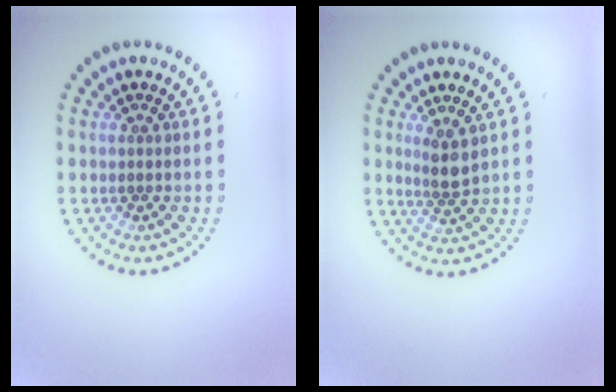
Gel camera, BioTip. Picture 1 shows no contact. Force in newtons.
{"total": 2.3, "press": 1.9, "slide": 1.3}